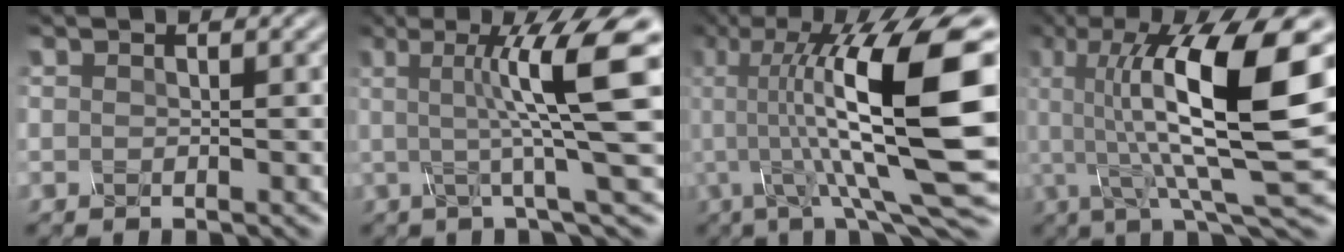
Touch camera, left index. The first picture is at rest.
{"total": 9.7, "force": [1.2, 1.5, 9.5], "torque": [-0.127, 0.005, 0.019]}
{"total": 15.4, "force": [1.3, 3.6, 14.9], "torque": [-0.251, 0.011, 0.020]}
{"total": 12.8, "force": [1.9, 2.9, 12.3], "torque": [-0.212, 0.004, 0.038]}